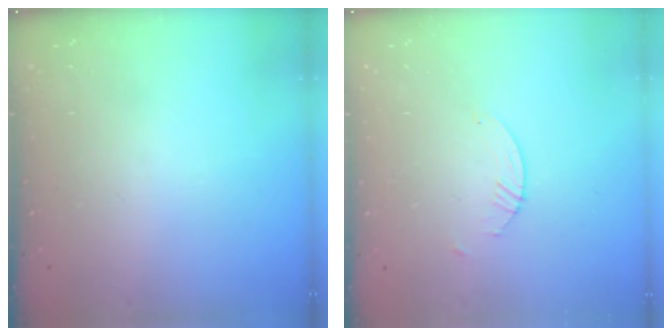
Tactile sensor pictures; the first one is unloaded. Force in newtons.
{"total": 0.8, "press": 0.8, "slide": 0.2}